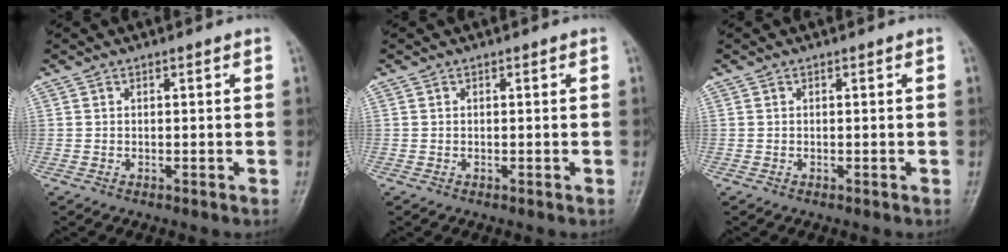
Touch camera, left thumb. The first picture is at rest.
{"total": 0.0}
{"total": 0.0}